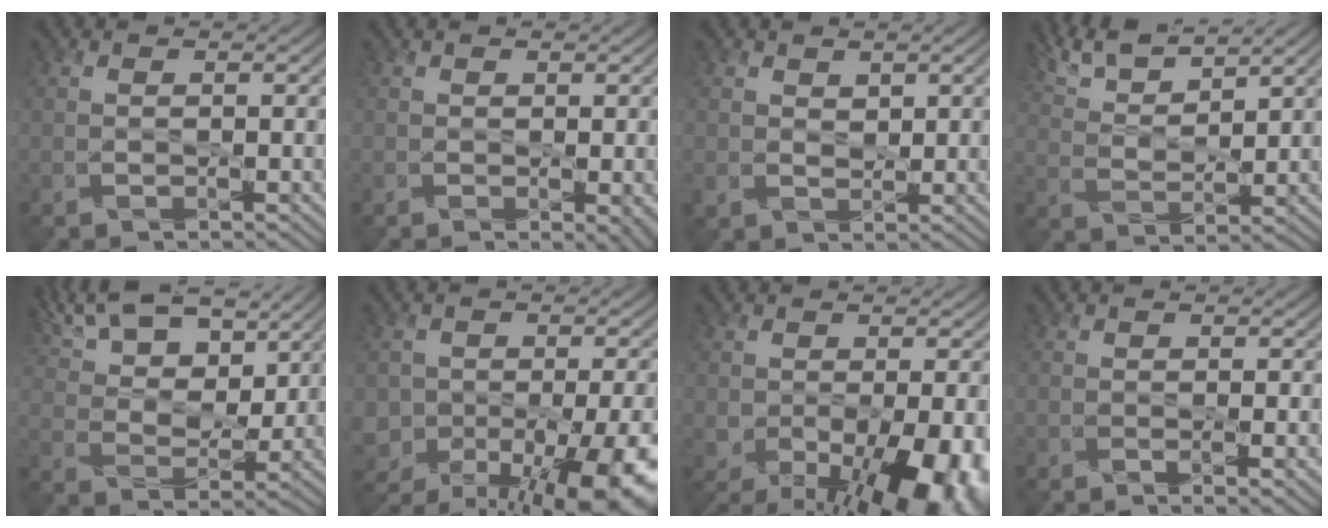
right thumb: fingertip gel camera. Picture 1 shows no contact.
{"total": 1.7, "force": [-0.2, 0.9, 1.5], "torque": [-0.017, -0.006, -0.001]}
{"total": 2.3, "force": [1.0, 1.8, 0.9], "torque": [-0.028, -0.006, 0.019]}
{"total": 7.0, "force": [5.9, 1.6, 3.4], "torque": [-0.086, 0.009, 0.117]}
{"total": 14.7, "force": [10.2, 6.3, 8.5], "torque": [-0.190, 0.008, 0.164]}
{"total": 17.3, "force": [-7.8, 11.2, 10.6], "torque": [-0.179, -0.043, -0.080]}
{"total": 12.9, "force": [-4.1, 7.1, 9.9], "torque": [-0.166, -0.052, -0.044]}
{"total": 2.0, "force": [-0.6, 0.8, 1.7], "torque": [-0.033, -0.010, -0.006]}